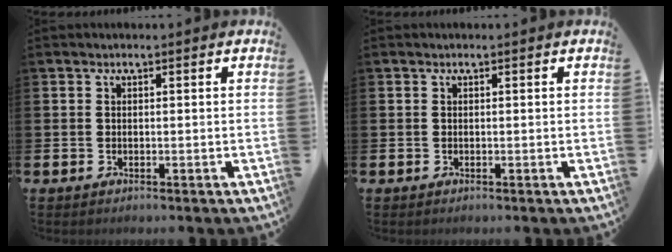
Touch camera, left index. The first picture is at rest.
{"total": 0.0}